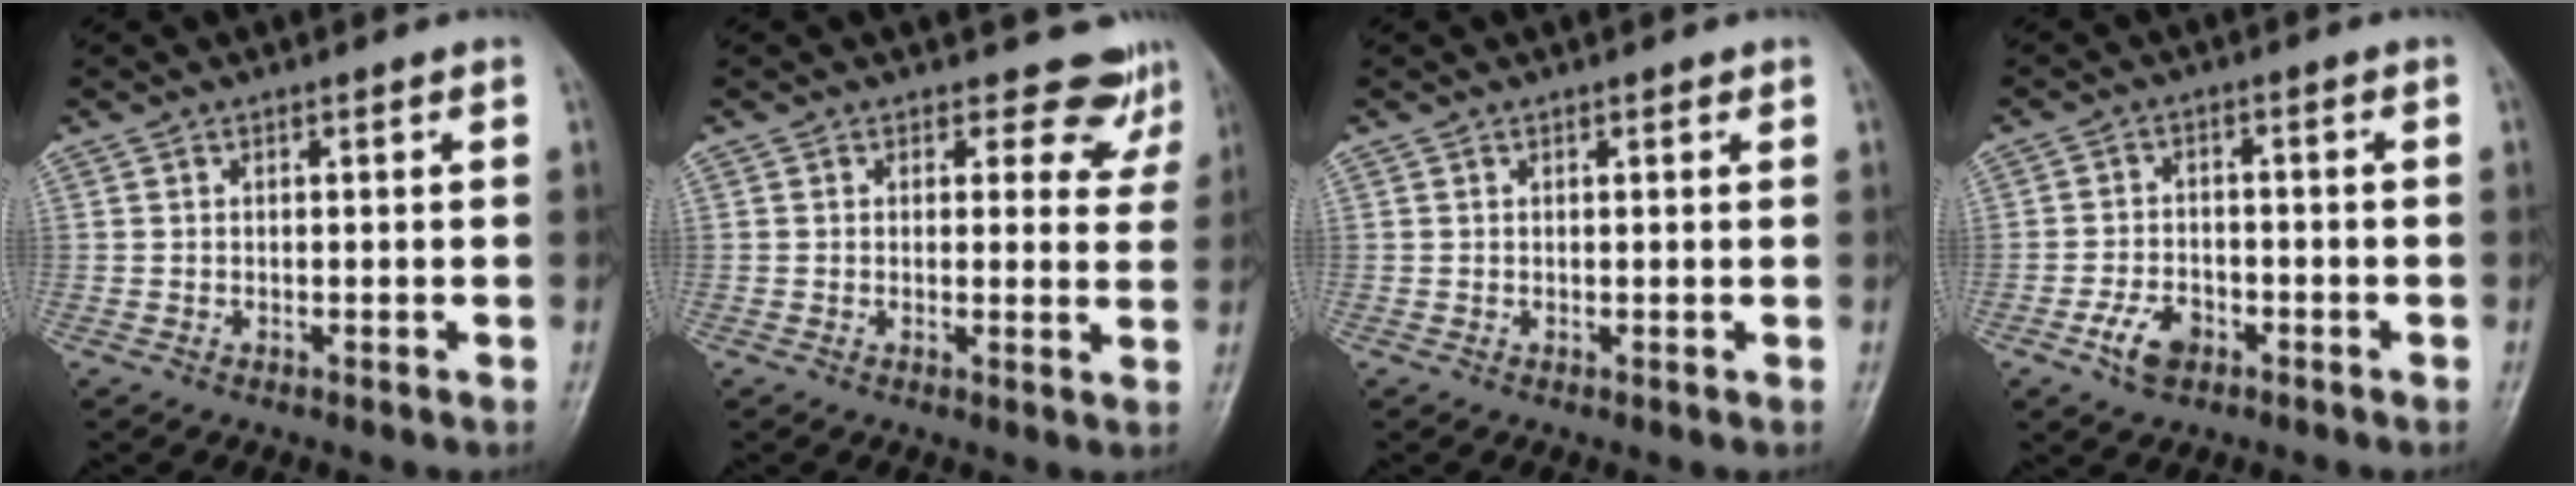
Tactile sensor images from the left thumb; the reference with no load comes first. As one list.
[{"total": 5.9, "force": [4.9, 3.2, 0.6], "torque": [0.028, -0.030, 0.037]}, {"total": 0.8, "force": [0.5, 0.3, 0.5], "torque": [-0.005, -0.002, 0.004]}, {"total": 5.5, "force": [-2.9, 3.4, 3.3], "torque": [-0.055, 0.015, -0.053]}]